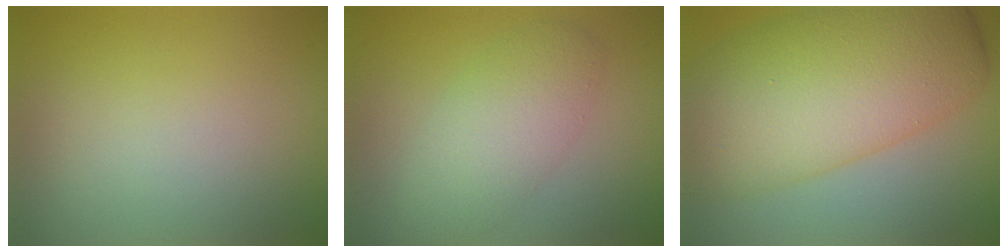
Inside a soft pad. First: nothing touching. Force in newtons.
{"total": 4.6, "press": 4.6, "slide": 0.2}
{"total": 12.1, "press": 12.1, "slide": 0.1}